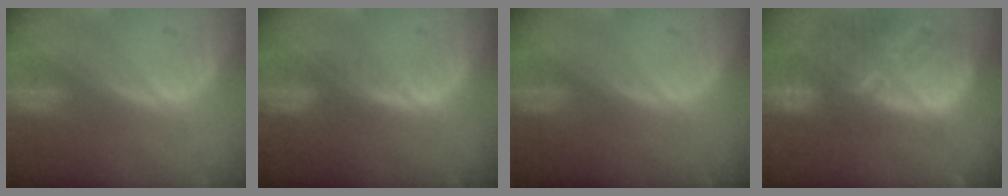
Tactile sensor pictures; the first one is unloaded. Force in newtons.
{"total": 2.1, "press": 2.1, "slide": 0.2}
{"total": 0.0}
{"total": 13.3, "press": 11.4, "slide": 6.8}